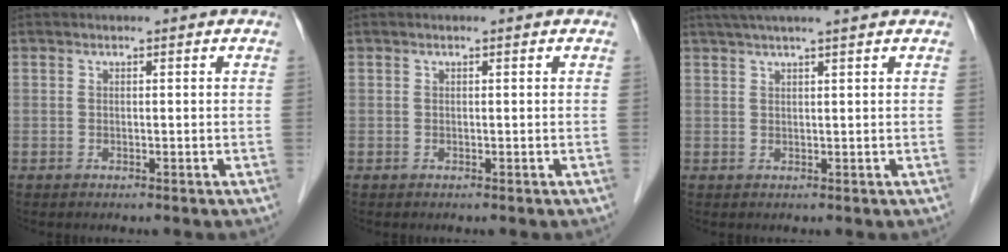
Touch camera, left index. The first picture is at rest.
{"total": 0.0}
{"total": 7.7, "force": [6.4, -0.7, 4.3], "torque": [-0.065, 0.033, 0.088]}